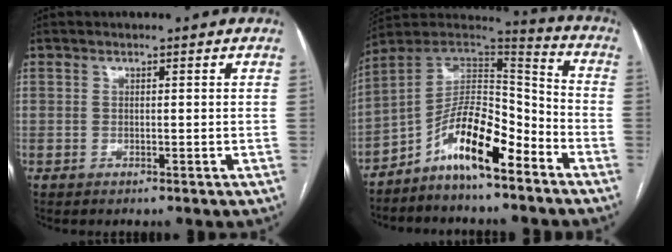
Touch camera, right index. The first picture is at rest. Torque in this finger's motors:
{"motor_torque": [1.30, -0.84, 0.27, 0.04]}